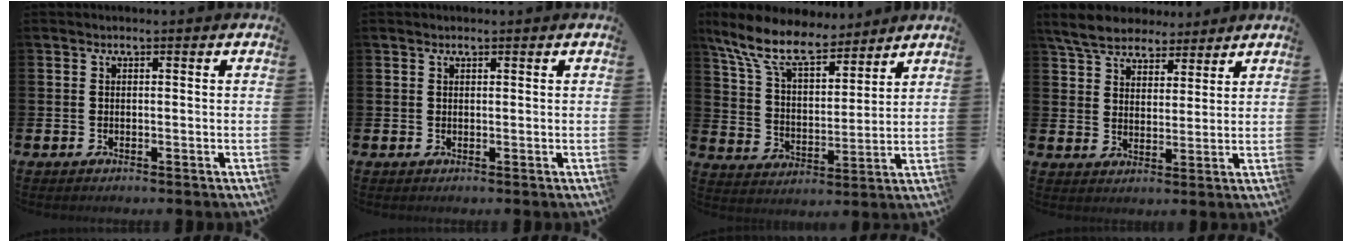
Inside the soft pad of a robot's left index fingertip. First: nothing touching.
{"total": 0.7, "force": [0.6, 0.2, 0.3], "torque": [0.009, -0.003, 0.008]}
{"total": 9.8, "force": [8.4, 3.2, 4.0], "torque": [-0.118, -0.041, 0.152]}
{"total": 6.0, "force": [5.6, 2.1, 1.0], "torque": [-0.042, -0.019, 0.102]}